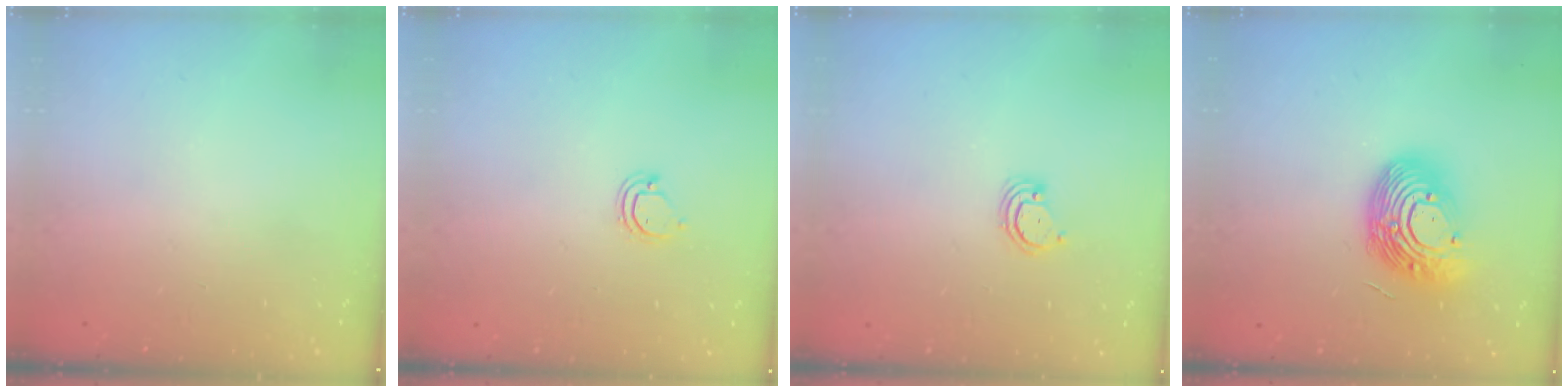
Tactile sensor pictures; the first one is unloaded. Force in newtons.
{"total": 3.6, "press": 3.6, "slide": 0.5}
{"total": 2.9, "press": 2.9, "slide": 0.2}
{"total": 16.9, "press": 16.8, "slide": 1.6}